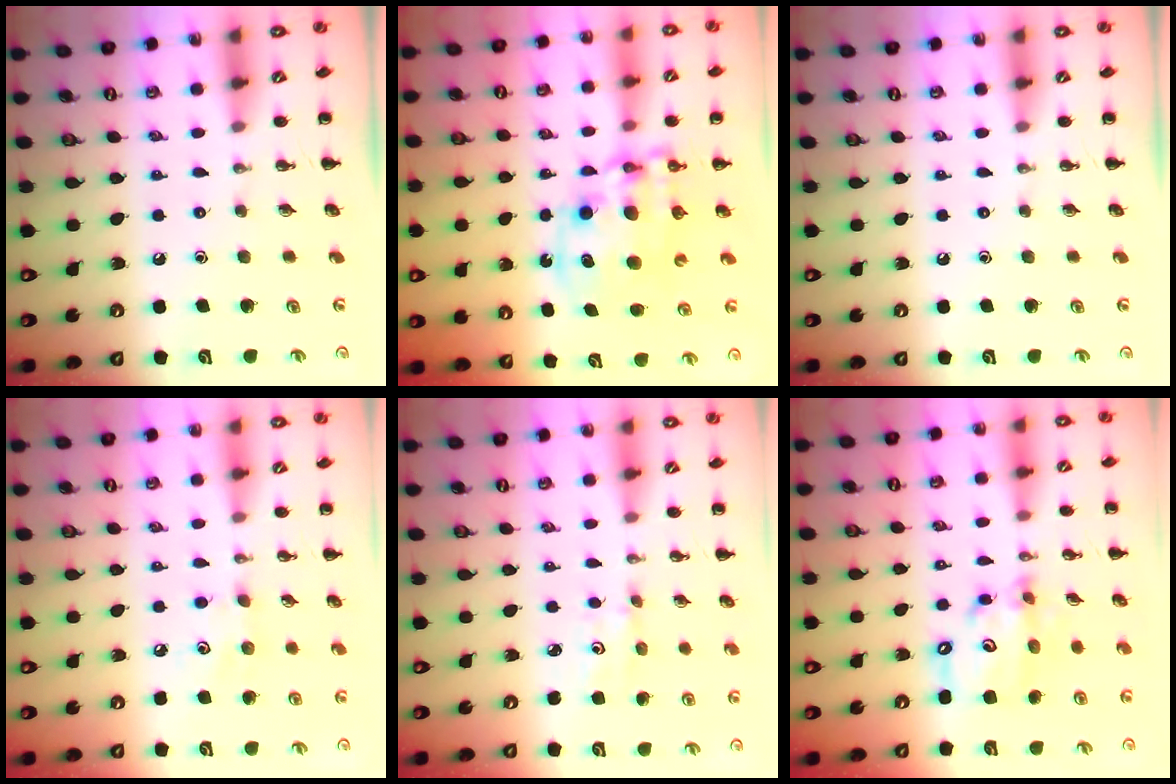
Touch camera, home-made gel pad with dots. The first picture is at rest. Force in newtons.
{"total": 11.2, "press": 10.9, "slide": 2.6}
{"total": 0.0}
{"total": 5.0, "press": 4.8, "slide": 1.4}
{"total": 2.9, "press": 2.8, "slide": 0.8}
{"total": 12.3, "press": 12.0, "slide": 2.8}